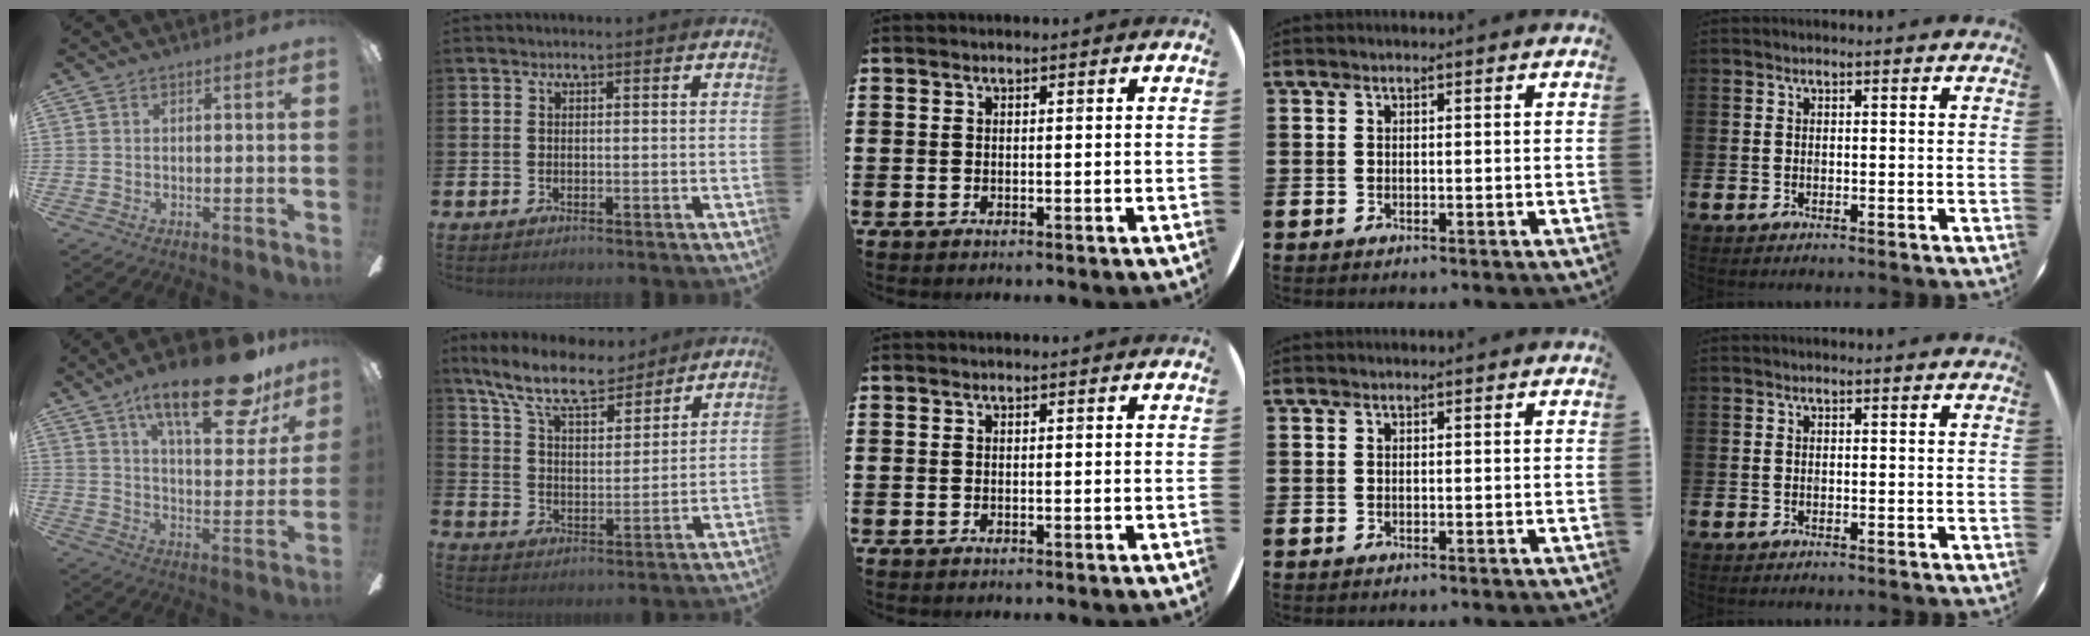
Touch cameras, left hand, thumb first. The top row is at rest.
{"thumb": {"total": 23.5, "force": [15.5, 7.5, 16.0], "torque": [-0.240, -0.086, 0.246]}, "index": {"total": 10.2, "force": [8.9, 2.8, 4.2], "torque": [-0.112, -0.041, 0.160]}}